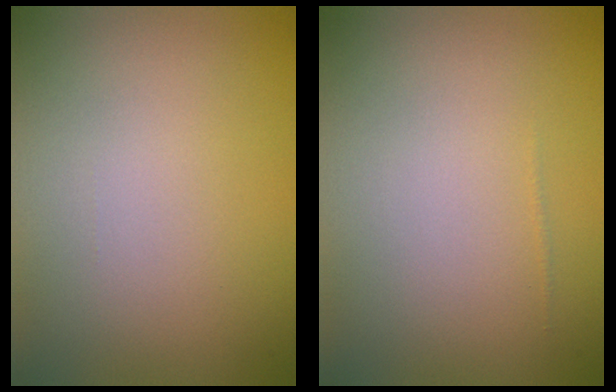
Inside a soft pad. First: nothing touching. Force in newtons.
{"total": 0.0}